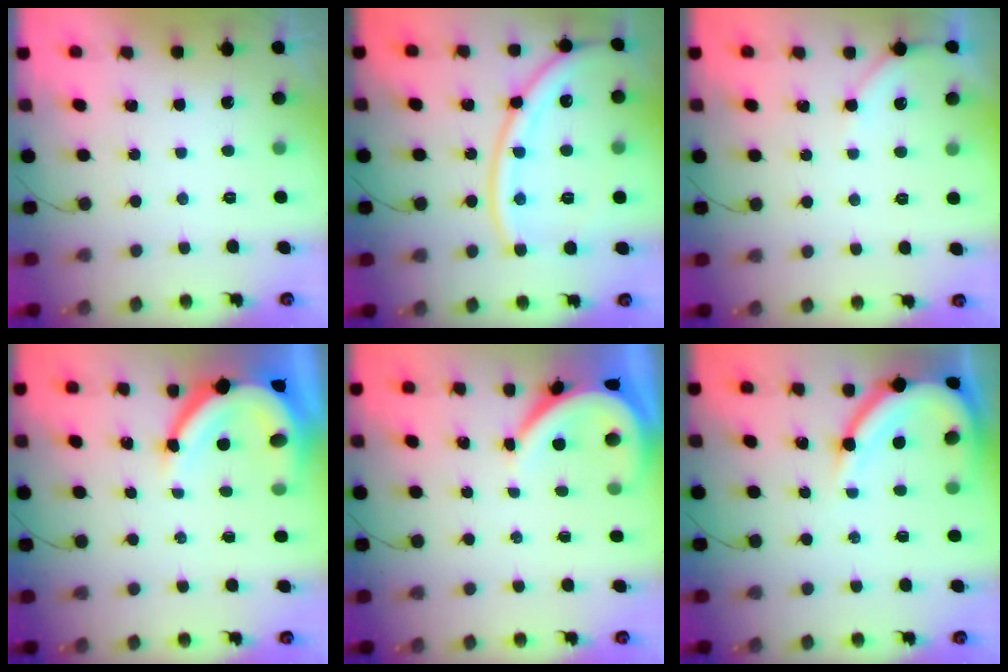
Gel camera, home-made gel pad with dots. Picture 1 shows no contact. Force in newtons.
{"total": 17.0, "press": 16.9, "slide": 2.1}
{"total": 3.6, "press": 3.5, "slide": 0.6}
{"total": 11.0, "press": 10.9, "slide": 1.3}
{"total": 6.3, "press": 6.3, "slide": 0.7}
{"total": 9.7, "press": 9.6, "slide": 1.2}